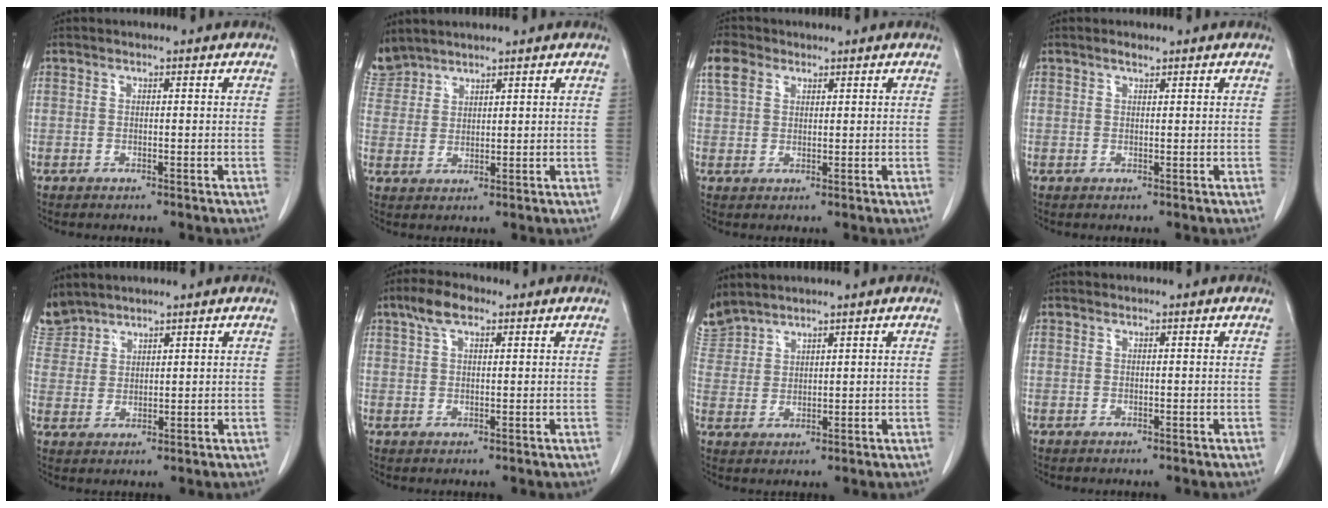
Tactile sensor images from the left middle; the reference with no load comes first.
{"total": 4.7, "force": [4.4, 1.4, -0.2], "torque": [-0.001, 0.011, 0.096]}
{"total": 4.4, "force": [2.4, 3.0, 2.1], "torque": [-0.055, 0.015, 0.053]}
{"total": 0.9, "force": [0.8, 0.3, 0.5], "torque": [-0.015, 0.001, 0.015]}
{"total": 5.1, "force": [4.9, 1.5, -0.2], "torque": [-0.003, 0.011, 0.106]}
{"total": 4.1, "force": [2.5, 1.8, 2.8], "torque": [-0.060, 0.015, 0.049]}
{"total": 5.1, "force": [5.1, 0.9, 0.2], "torque": [-0.017, 0.012, 0.109]}
{"total": 0.0}